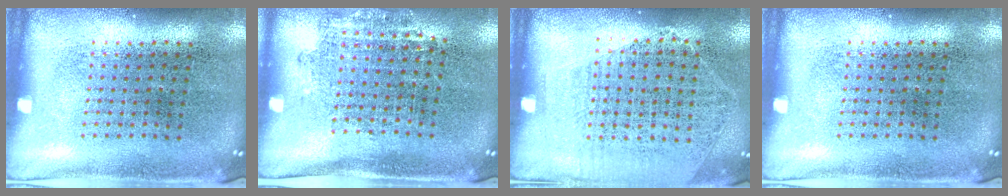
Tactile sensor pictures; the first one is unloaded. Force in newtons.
{"total": 1.2, "press": 0.9, "slide": 0.8}
{"total": 1.2, "press": 1.0, "slide": 0.6}
{"total": 0.0}